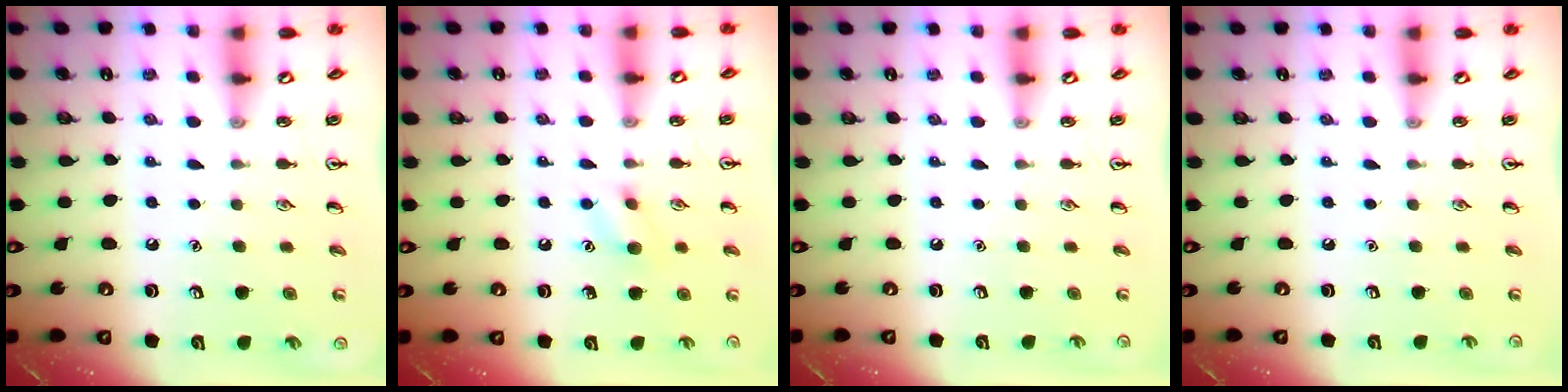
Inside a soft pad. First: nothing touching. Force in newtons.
{"total": 7.2, "press": 7.1, "slide": 1.2}
{"total": 0.0}
{"total": 0.0}